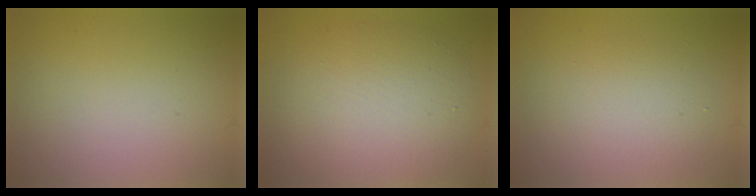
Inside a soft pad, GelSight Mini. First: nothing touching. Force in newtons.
{"total": 7.6, "press": 7.6, "slide": 0.6}
{"total": 3.6, "press": 3.6, "slide": 0.3}